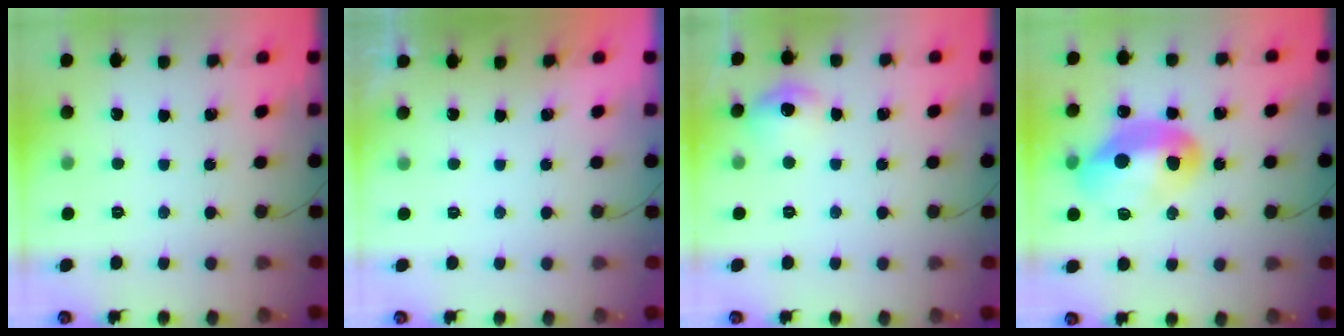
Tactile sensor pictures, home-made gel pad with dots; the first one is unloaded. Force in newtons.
{"total": 1.8, "press": 0.1, "slide": 1.8}
{"total": 6.8, "press": 6.6, "slide": 1.7}
{"total": 16.2, "press": 16.1, "slide": 0.9}